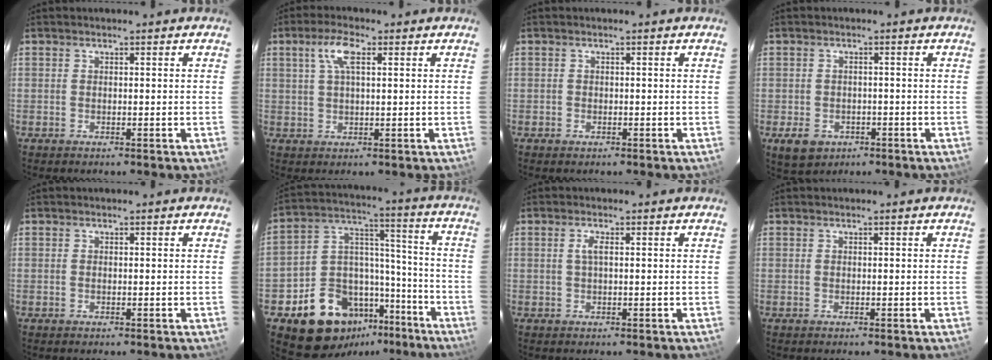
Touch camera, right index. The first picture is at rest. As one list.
[{"total": 5.1, "force": [2.0, 1.7, 4.4], "torque": [-0.084, 0.011, 0.038]}, {"total": 1.1, "force": [-0.6, 0.8, 0.2], "torque": [-0.004, 0.000, -0.008]}, {"total": 10.2, "force": [-5.3, 7.7, 4.3], "torque": [-0.116, 0.007, -0.065]}, {"total": 0.0}, {"total": 18.4, "force": [-11.5, 12.8, 6.6], "torque": [-0.143, 0.072, -0.154]}, {"total": 1.6, "force": [0.2, 0.3, 1.6], "torque": [-0.031, 0.002, 0.002]}, {"total": 0.0}]